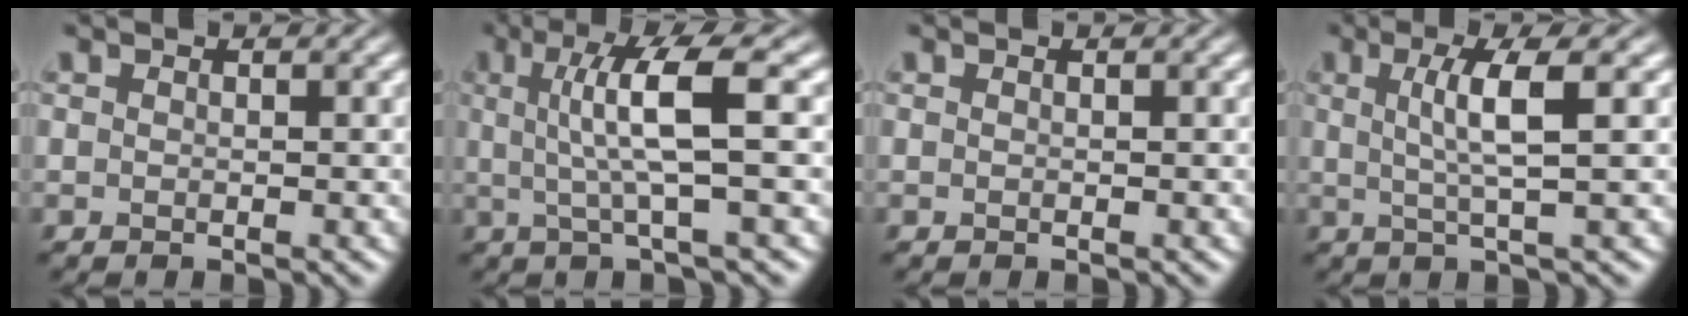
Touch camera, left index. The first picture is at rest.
{"total": 6.0, "force": [0.8, 0.9, 5.9], "torque": [-0.113, 0.006, 0.017]}
{"total": 0.0}
{"total": 4.3, "force": [0.9, 0.7, 4.1], "torque": [-0.072, 0.001, 0.016]}